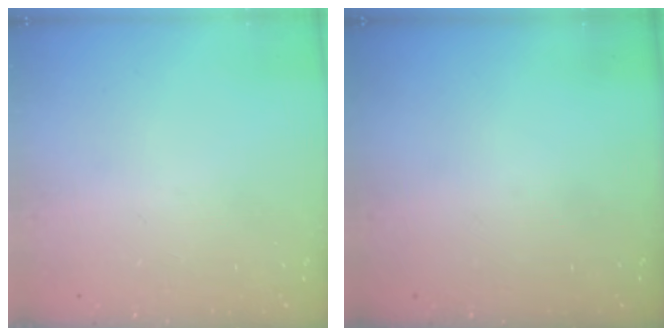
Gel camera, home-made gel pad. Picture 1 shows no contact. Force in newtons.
{"total": 0.0}